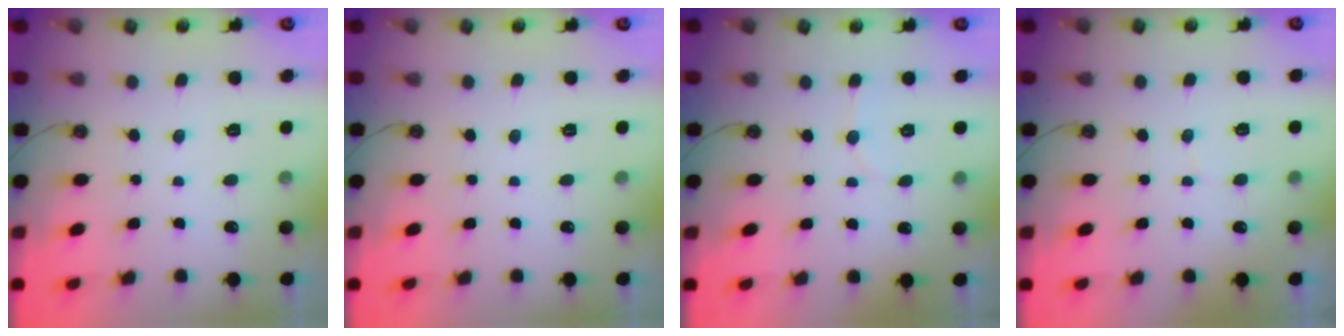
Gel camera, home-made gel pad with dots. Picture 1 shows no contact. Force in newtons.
{"total": 0.0}
{"total": 3.3, "press": 3.2, "slide": 0.7}
{"total": 4.1, "press": 4.0, "slide": 1.0}